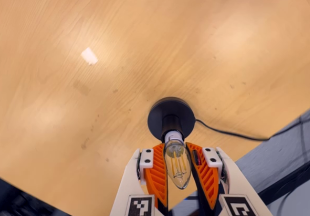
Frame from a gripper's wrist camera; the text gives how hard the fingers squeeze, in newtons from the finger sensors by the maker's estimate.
{"total": 16.2, "left": 15.5, "right": 16.8}